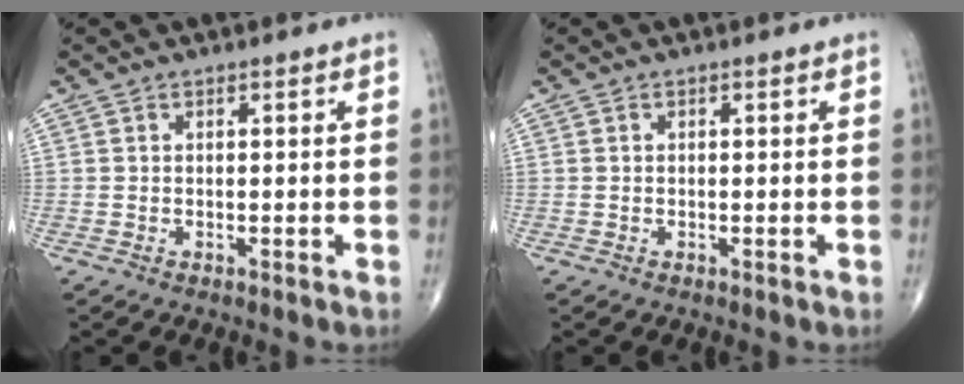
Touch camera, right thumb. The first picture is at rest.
{"total": 0.0}